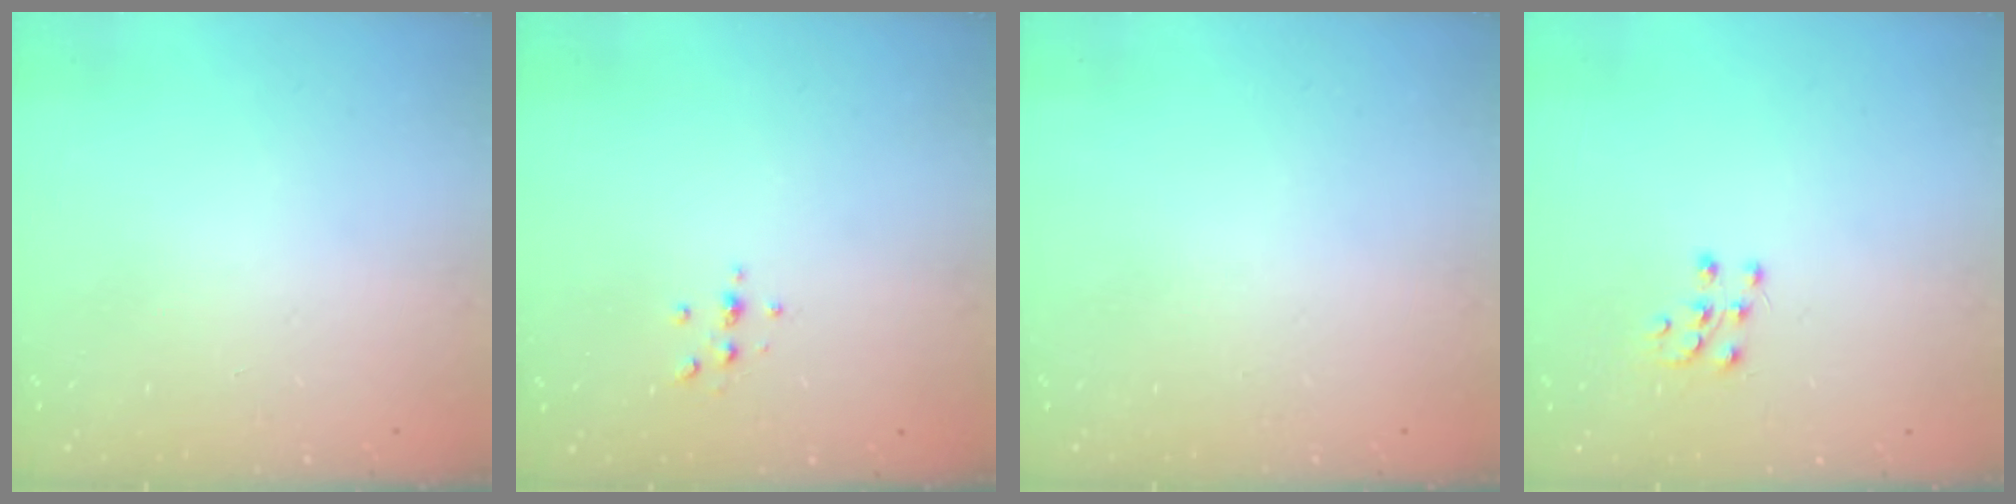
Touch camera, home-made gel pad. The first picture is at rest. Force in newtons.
{"total": 2.4, "press": 2.4, "slide": 0.3}
{"total": 0.0}
{"total": 6.0, "press": 5.9, "slide": 0.4}